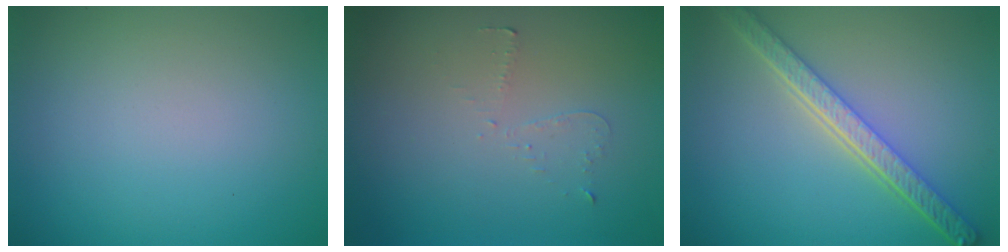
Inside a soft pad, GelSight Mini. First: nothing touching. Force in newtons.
{"total": 0.7, "press": 0.6, "slide": 0.4}
{"total": 5.1, "press": 4.0, "slide": 3.2}